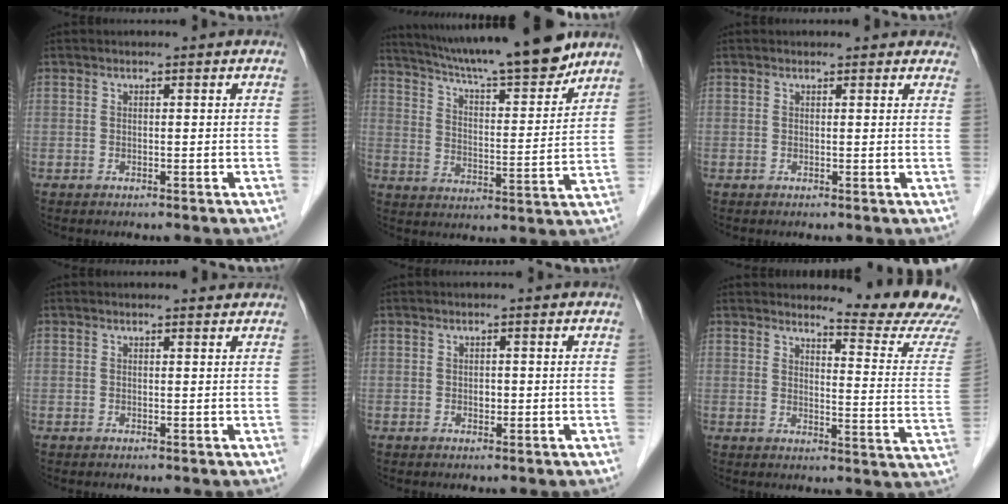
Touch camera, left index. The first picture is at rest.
{"total": 19.4, "force": [16.9, 1.6, 9.5], "torque": [-0.157, 0.003, 0.257]}
{"total": 3.2, "force": [2.9, 1.2, 0.7], "torque": [0.001, 0.003, 0.017]}
{"total": 1.5, "force": [1.5, 0.2, 0.2], "torque": [-0.013, 0.001, 0.015]}
{"total": 1.0, "force": [-0.1, 0.7, 0.7], "torque": [-0.012, 0.001, -0.001]}
{"total": 13.3, "force": [13.0, -1.3, 2.5], "torque": [-0.028, -0.125, 0.137]}